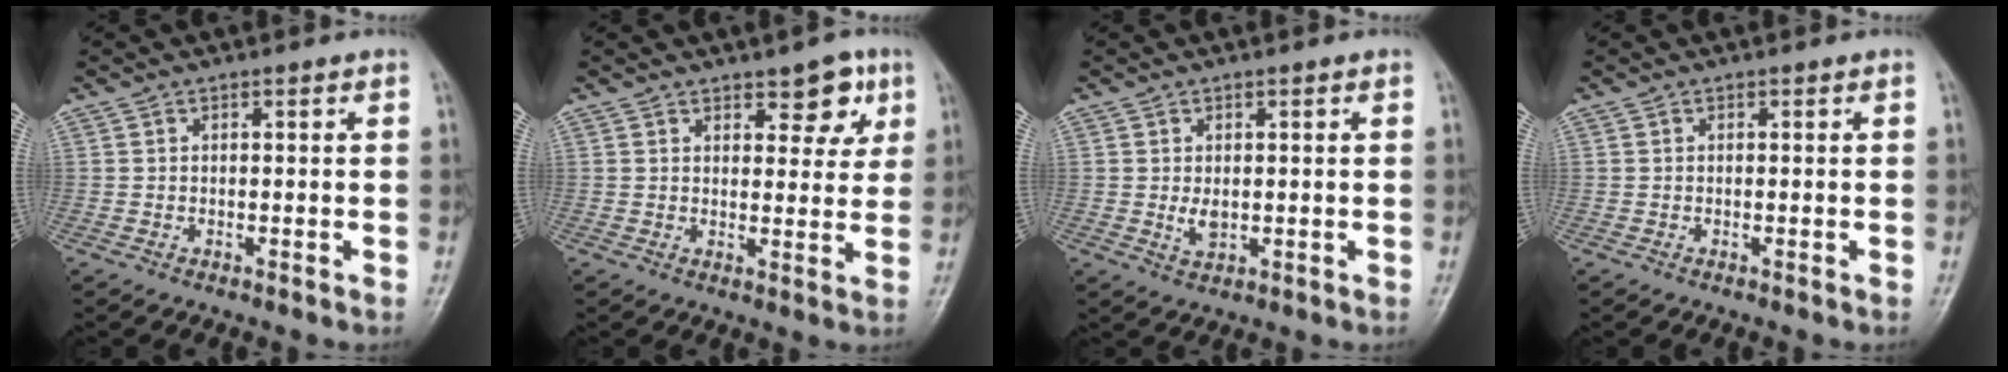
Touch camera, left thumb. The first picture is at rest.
{"total": 6.3, "force": [3.5, 3.3, 4.0], "torque": [-0.018, -0.017, 0.043]}
{"total": 3.0, "force": [0.2, 1.7, 2.4], "torque": [-0.038, -0.008, 0.010]}
{"total": 0.0}